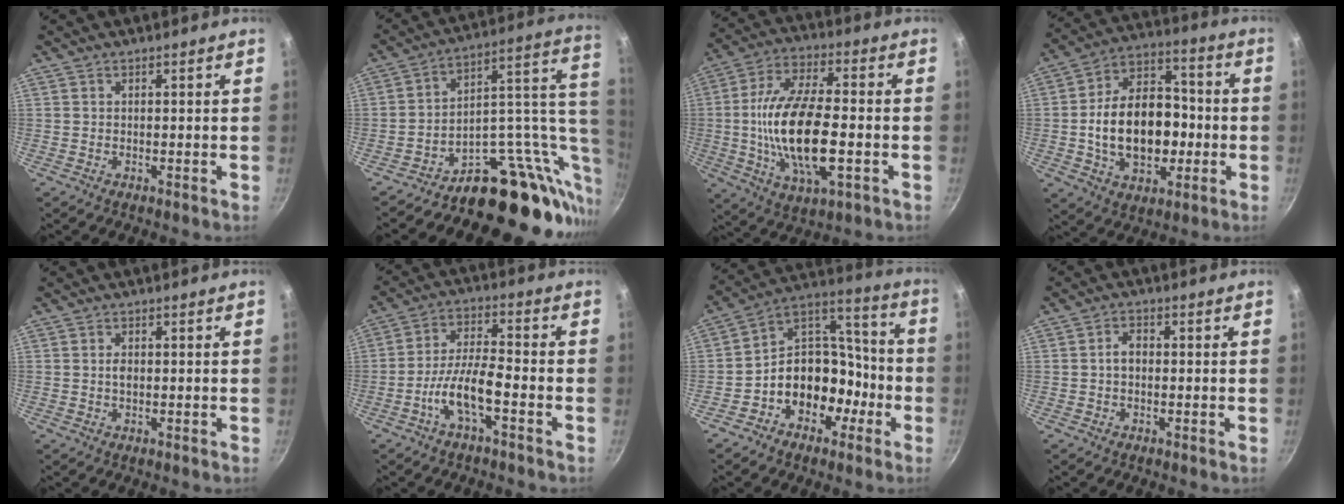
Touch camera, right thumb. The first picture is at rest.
{"total": 23.1, "force": [-4.7, 14.6, 17.3], "torque": [-0.166, 0.043, -0.076]}
{"total": 19.2, "force": [-2.8, 8.2, 17.2], "torque": [-0.318, 0.015, -0.056]}
{"total": 19.1, "force": [-2.5, 13.1, 13.7], "torque": [-0.190, 0.043, -0.039]}
{"total": 1.5, "force": [0.0, 0.9, 1.1], "torque": [-0.018, 0.004, 0.000]}
{"total": 8.8, "force": [-4.0, 2.5, 7.4], "torque": [-0.148, 0.036, -0.081]}
{"total": 15.5, "force": [-6.1, 11.9, 7.9], "torque": [-0.063, 0.081, -0.101]}
{"total": 2.7, "force": [-0.2, 1.9, 2.0], "torque": [-0.028, 0.013, -0.005]}